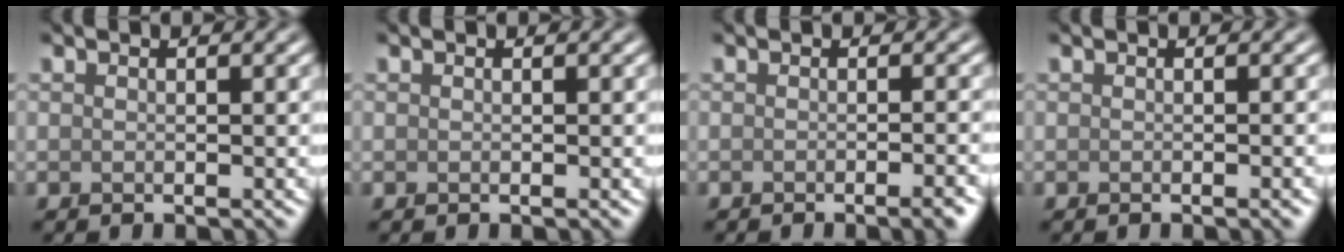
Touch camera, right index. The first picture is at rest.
{"total": 0.0}
{"total": 2.7, "force": [-1.5, 0.7, 2.2], "torque": [-0.016, 0.003, -0.022]}
{"total": 1.4, "force": [-0.5, 0.3, 1.3], "torque": [-0.009, 0.000, -0.008]}